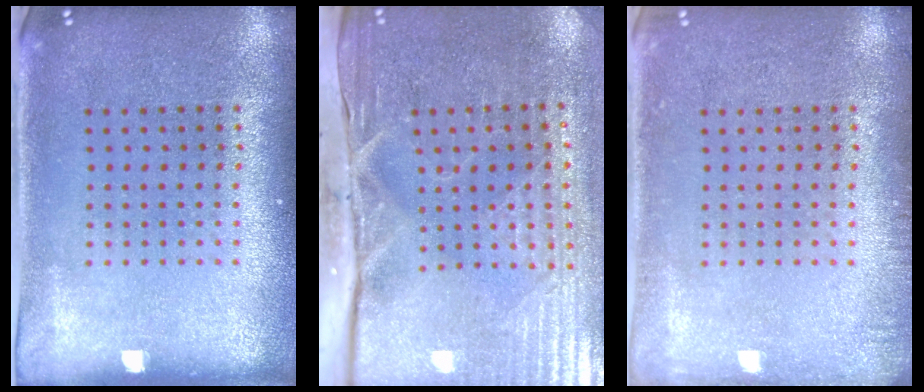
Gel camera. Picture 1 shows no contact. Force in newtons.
{"total": 4.8, "press": 4.1, "slide": 2.5}
{"total": 1.2, "press": 1.1, "slide": 0.2}